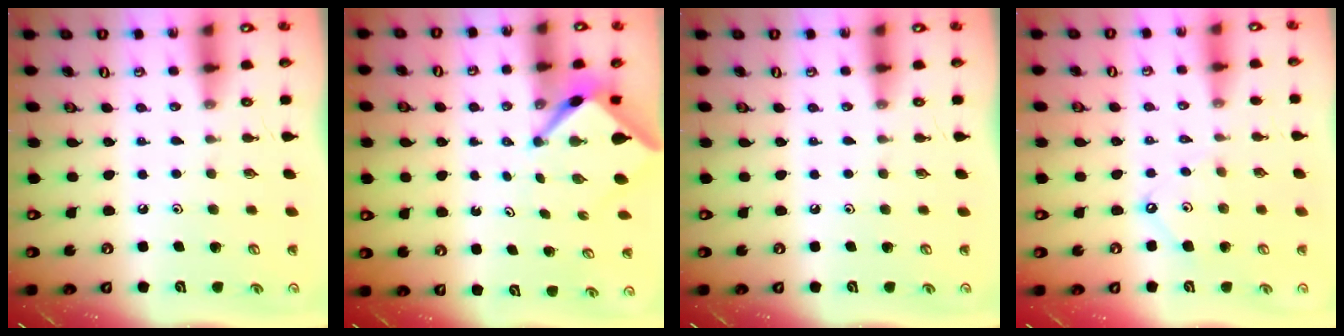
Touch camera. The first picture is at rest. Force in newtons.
{"total": 3.8, "press": 3.8, "slide": 0.2}
{"total": 0.0}
{"total": 4.7, "press": 4.6, "slide": 0.5}